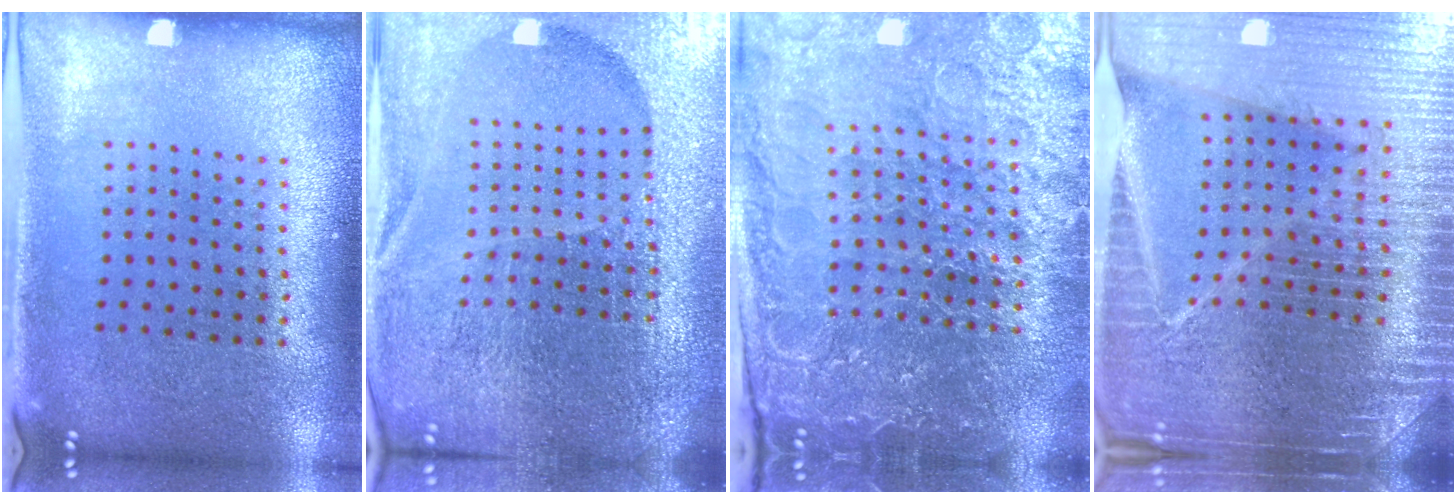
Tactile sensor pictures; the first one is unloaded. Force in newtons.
{"total": 6.8, "press": 5.8, "slide": 3.4}
{"total": 5.5, "press": 5.0, "slide": 2.3}
{"total": 6.3, "press": 5.5, "slide": 3.1}